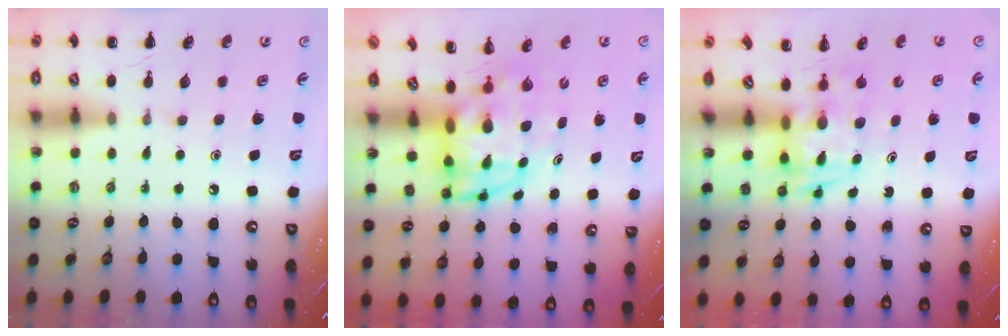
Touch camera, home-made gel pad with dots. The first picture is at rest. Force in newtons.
{"total": 5.0, "press": 4.8, "slide": 1.4}
{"total": 2.8, "press": 2.7, "slide": 0.7}